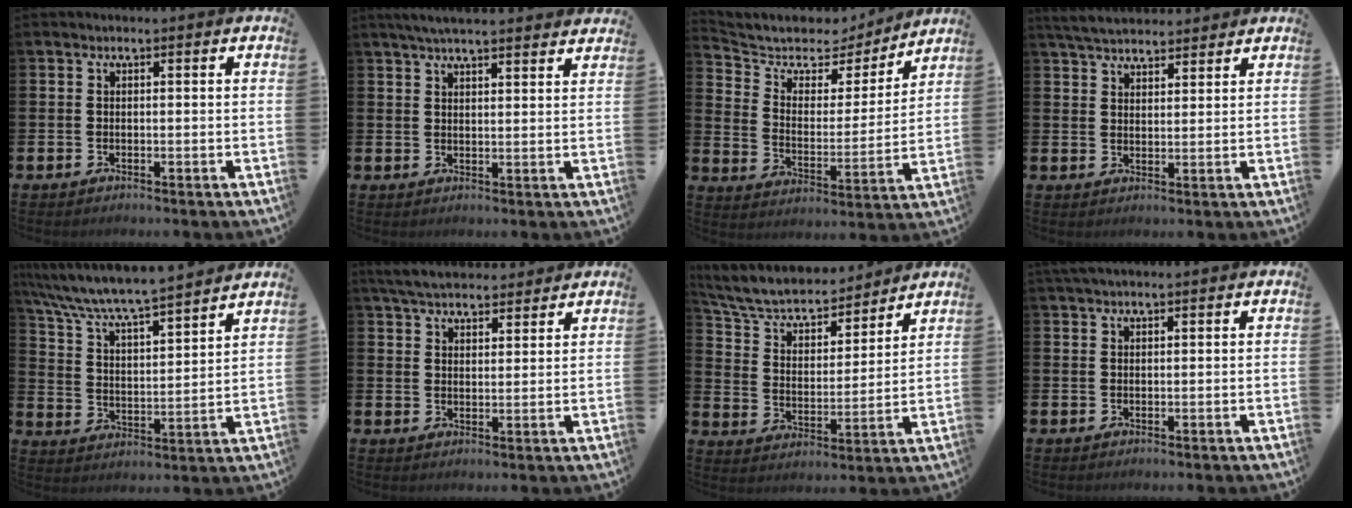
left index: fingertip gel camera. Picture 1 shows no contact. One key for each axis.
{"total": 4.7, "fx": 4.4, "fy": 0.3, "fz": 1.4, "tx": -0.033, "ty": -0.014, "tz": 0.081}
{"total": 6.1, "fx": 5.3, "fy": 2.9, "fz": 1.0, "tx": -0.059, "ty": -0.042, "tz": 0.087}
{"total": 4.8, "fx": 4.6, "fy": 1.0, "fz": 0.7, "tx": -0.032, "ty": -0.015, "tz": 0.085}
{"total": 7.6, "fx": 7.2, "fy": 0.4, "fz": 2.4, "tx": -0.079, "ty": -0.056, "tz": 0.120}
{"total": 5.4, "fx": 5.2, "fy": 1.2, "fz": 0.9, "tx": -0.029, "ty": -0.021, "tz": 0.095}
{"total": 7.8, "fx": 7.1, "fy": 2.5, "fz": 2.1, "tx": -0.081, "ty": -0.052, "tz": 0.123}
{"total": 1.8, "fx": 1.7, "fy": 0.3, "fz": 0.7, "tx": -0.012, "ty": 0.004, "tz": 0.029}